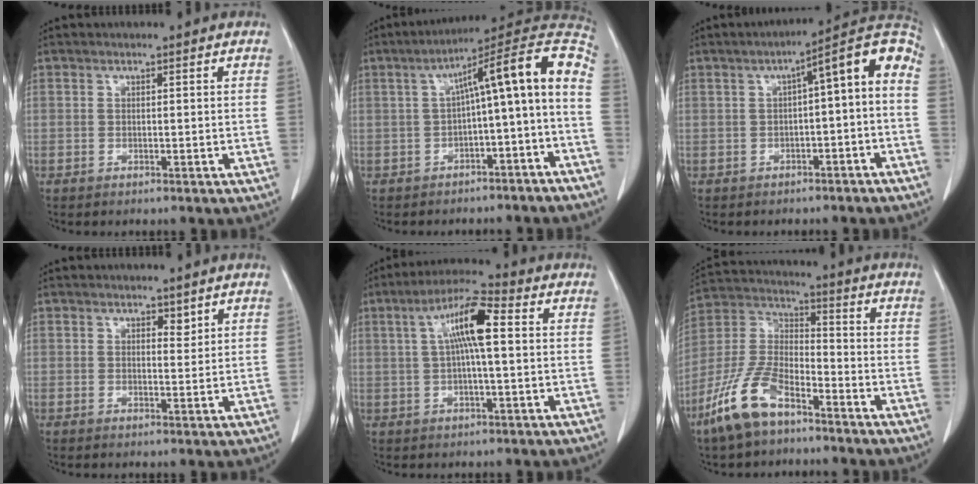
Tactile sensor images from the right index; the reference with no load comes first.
{"total": 14.0, "force": [-1.8, 1.3, 13.8], "torque": [-0.192, 0.050, -0.028]}
{"total": 10.3, "force": [-0.6, 2.1, 10.0], "torque": [-0.134, 0.042, -0.011]}
{"total": 1.5, "force": [1.1, 0.7, 0.8], "torque": [-0.009, -0.006, 0.015]}
{"total": 9.0, "force": [1.6, 1.2, 8.8], "torque": [-0.167, 0.022, 0.025]}
{"total": 12.2, "force": [-8.2, 4.4, 7.9], "torque": [-0.182, -0.004, -0.163]}